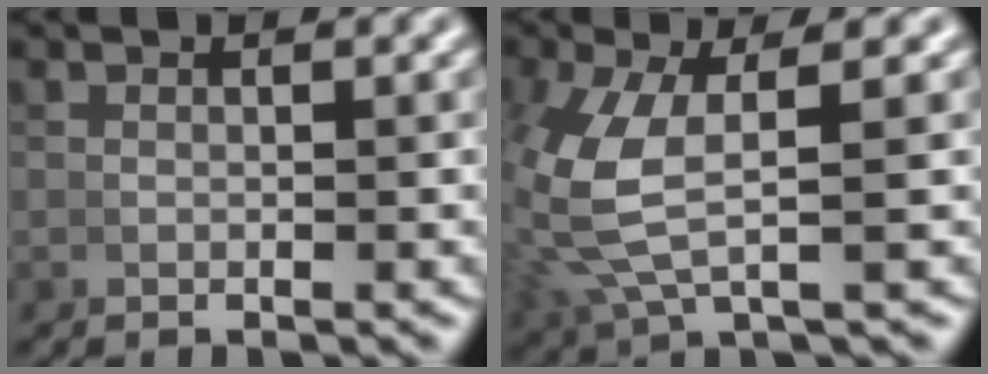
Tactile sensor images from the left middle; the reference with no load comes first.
{"total": 5.1, "force": [0.9, 2.1, 4.5], "torque": [-0.116, 0.003, 0.022]}